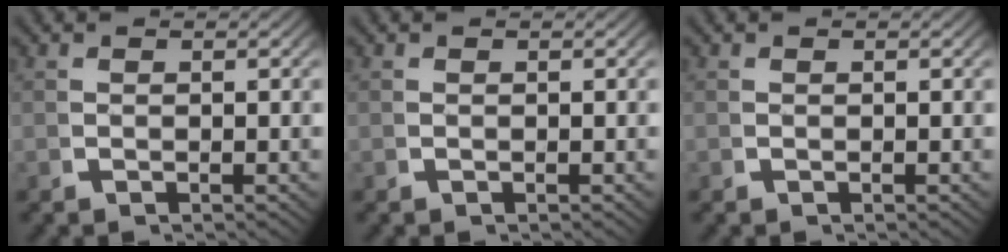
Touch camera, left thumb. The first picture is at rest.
{"total": 0.0}
{"total": 0.0}